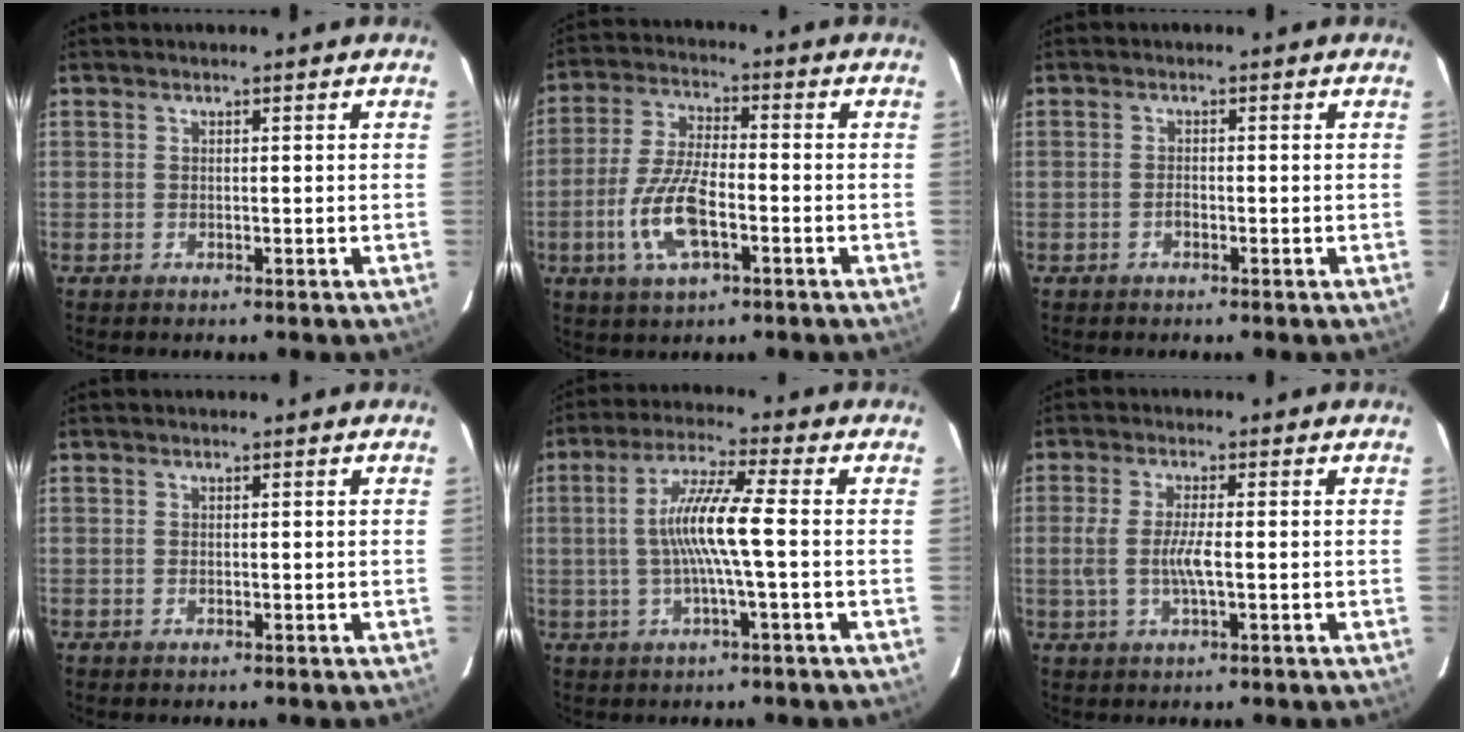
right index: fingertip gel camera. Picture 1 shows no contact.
{"total": 10.9, "force": [-3.9, 3.7, 9.4], "torque": [-0.200, -0.003, -0.076]}
{"total": 0.9, "force": [-0.6, 0.4, 0.4], "torque": [-0.007, 0.002, -0.013]}
{"total": 0.0}
{"total": 9.0, "force": [-0.9, -0.4, 8.9], "torque": [-0.177, 0.006, -0.016]}
{"total": 5.0, "force": [-0.8, 0.6, 4.9], "torque": [-0.099, -0.004, -0.014]}